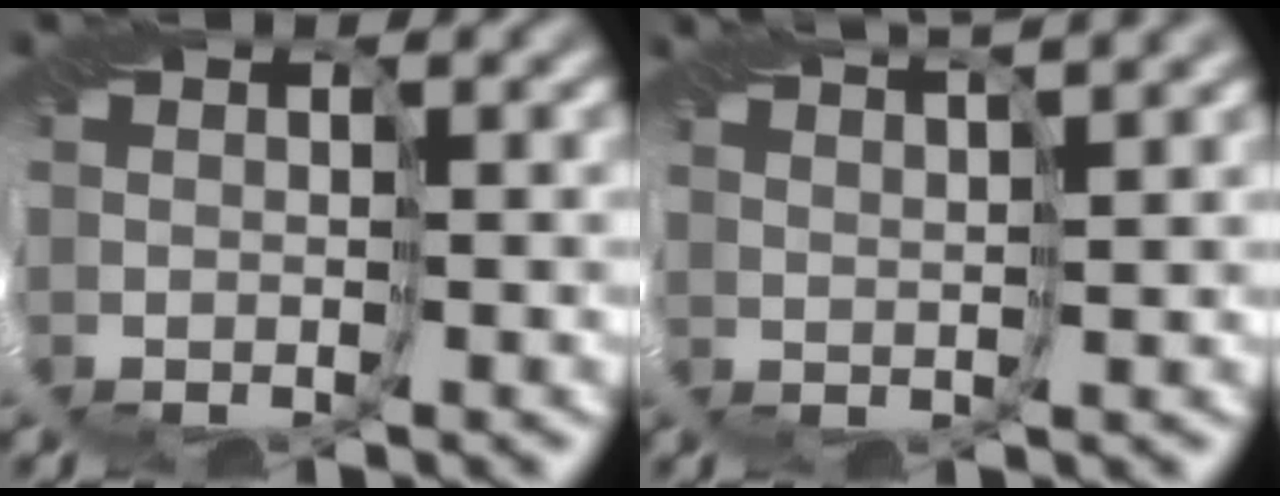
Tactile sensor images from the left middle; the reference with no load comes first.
{"total": 5.3, "force": [4.3, 0.9, 3.0], "torque": [-0.040, 0.024, 0.041]}